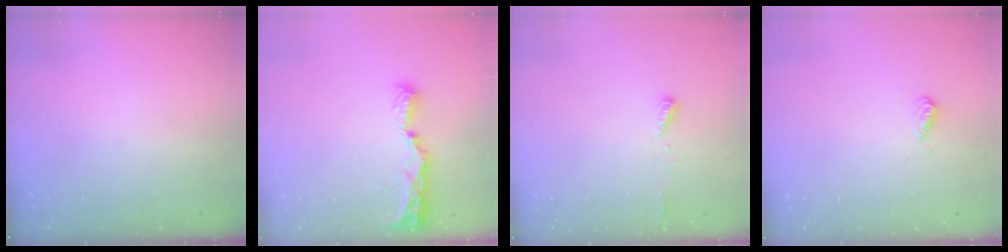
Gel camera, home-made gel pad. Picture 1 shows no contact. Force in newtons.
{"total": 11.2, "press": 9.8, "slide": 5.4}
{"total": 6.3, "press": 6.3, "slide": 0.5}
{"total": 2.8, "press": 2.8, "slide": 0.7}